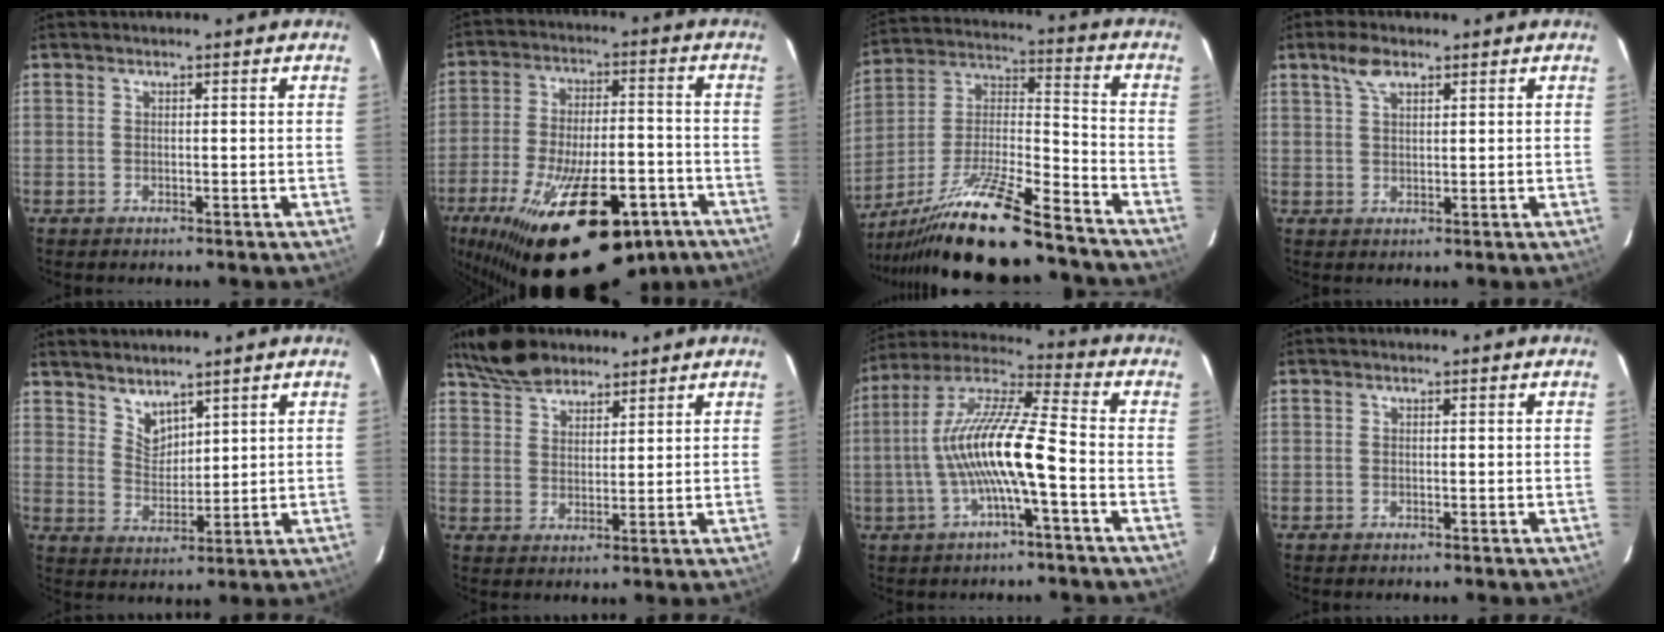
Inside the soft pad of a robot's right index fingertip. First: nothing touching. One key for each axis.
{"total": 28.2, "fx": -17.0, "fy": 11.9, "fz": 19.1, "tx": -0.345, "ty": -0.028, "tz": -0.248}
{"total": 22.5, "fx": -18.1, "fy": 3.0, "fz": 13.1, "tx": -0.243, "ty": -0.018, "tz": -0.301}
{"total": 3.9, "fx": 2.5, "fy": 1.8, "fz": 2.5, "tx": -0.047, "ty": 0.010, "tz": 0.046}
{"total": 5.3, "fx": 4.6, "fy": 2.1, "fz": 1.5, "tx": -0.020, "ty": 0.000, "tz": 0.092}
{"total": 8.4, "fx": 6.9, "fy": 3.6, "fz": 3.1, "tx": -0.069, "ty": 0.029, "tz": 0.126}
{"total": 13.8, "fx": -3.0, "fy": 1.3, "fz": 13.4, "tx": -0.261, "ty": 0.010, "tz": -0.058}
{"total": 0.0}